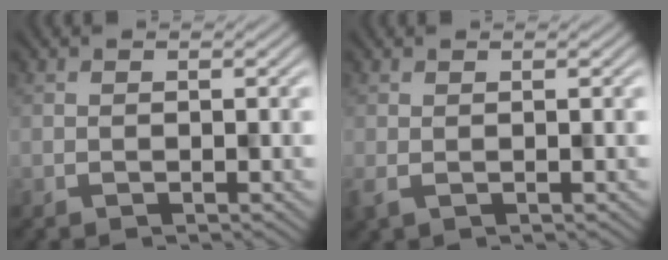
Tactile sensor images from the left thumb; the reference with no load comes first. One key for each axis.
{"total": 1.6, "fx": -0.1, "fy": 0.5, "fz": 1.5, "tx": -0.037, "ty": 0.000, "tz": -0.001}